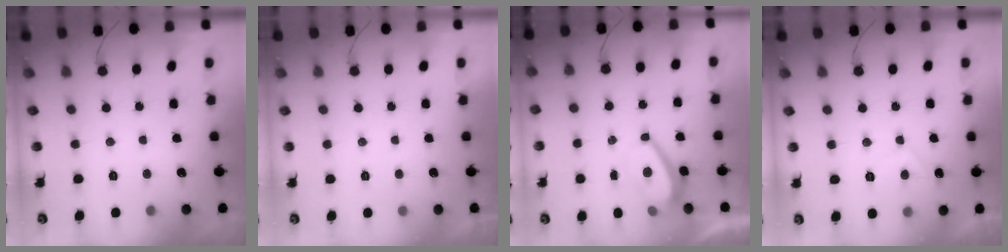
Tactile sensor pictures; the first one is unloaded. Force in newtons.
{"total": 2.3, "press": 2.3, "slide": 0.4}
{"total": 3.0, "press": 2.9, "slide": 0.6}
{"total": 2.8, "press": 2.7, "slide": 0.6}